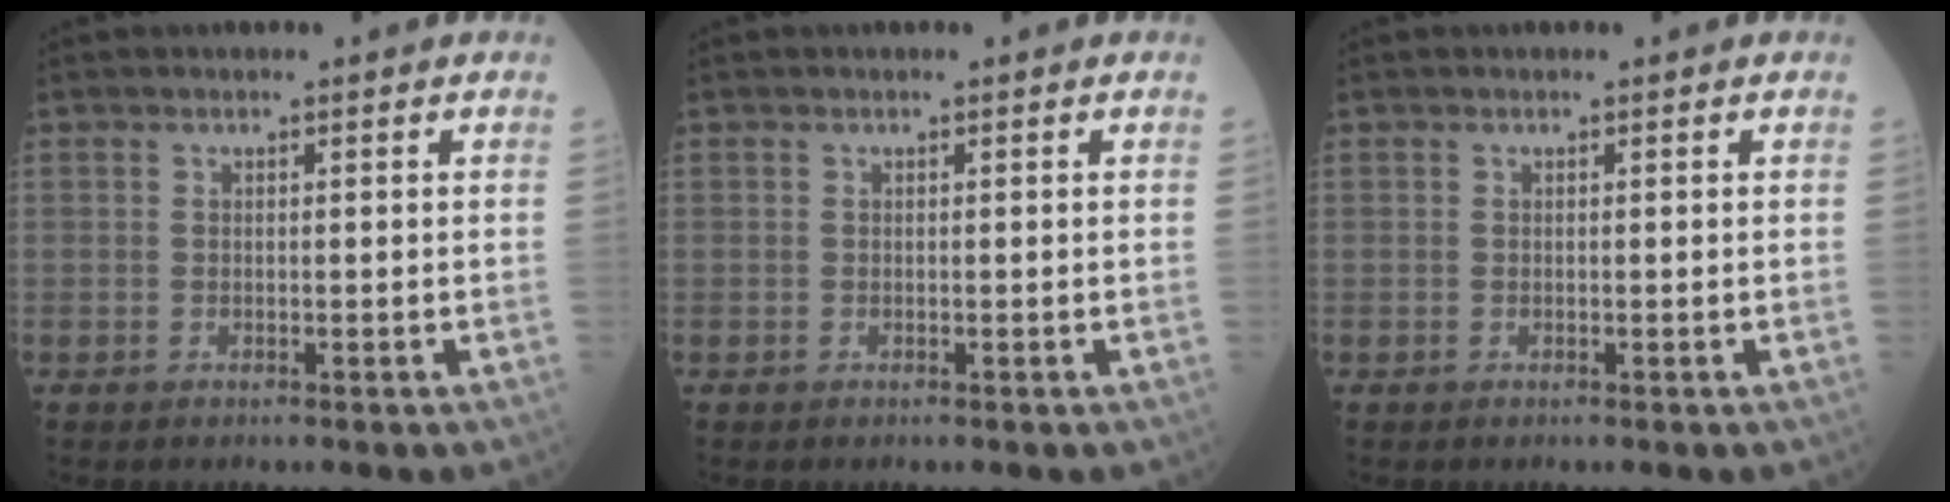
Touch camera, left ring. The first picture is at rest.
{"total": 0.0}
{"total": 0.0}